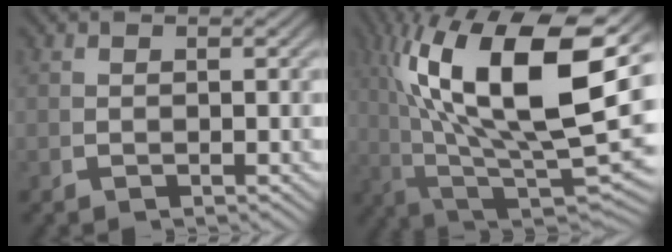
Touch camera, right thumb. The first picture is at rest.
{"total": 18.4, "force": [1.4, 10.0, 15.4], "torque": [-0.279, -0.048, 0.060]}